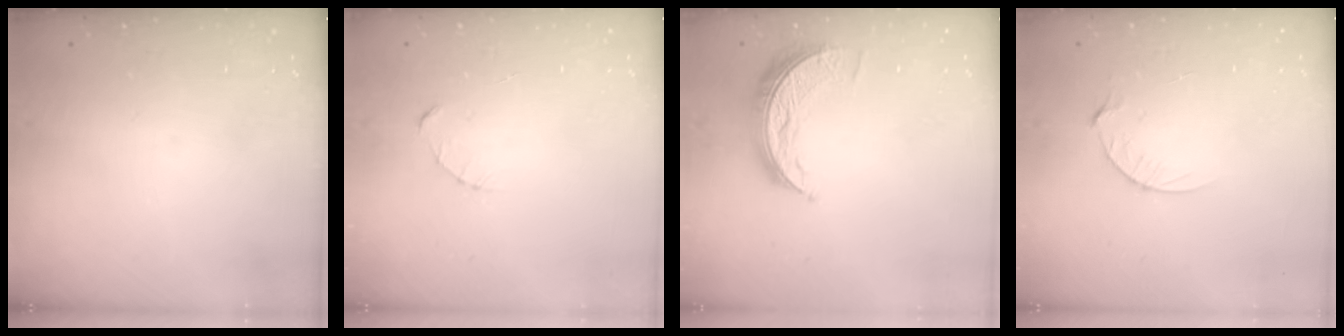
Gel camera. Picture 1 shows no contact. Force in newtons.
{"total": 2.3, "press": 2.3, "slide": 0.3}
{"total": 8.4, "press": 8.4, "slide": 0.2}
{"total": 4.4, "press": 4.4, "slide": 0.6}